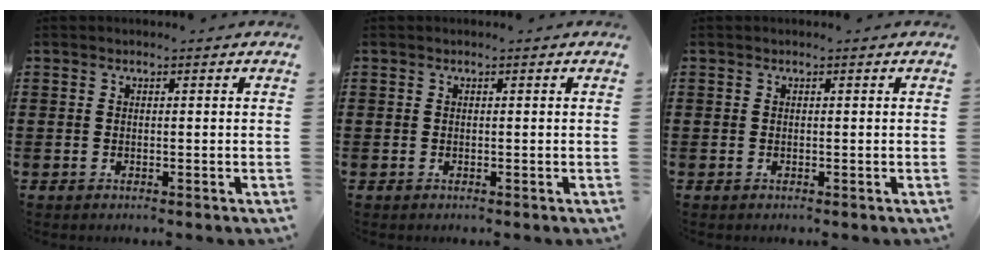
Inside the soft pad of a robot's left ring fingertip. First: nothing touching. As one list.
[{"total": 0.0}, {"total": 0.0}]